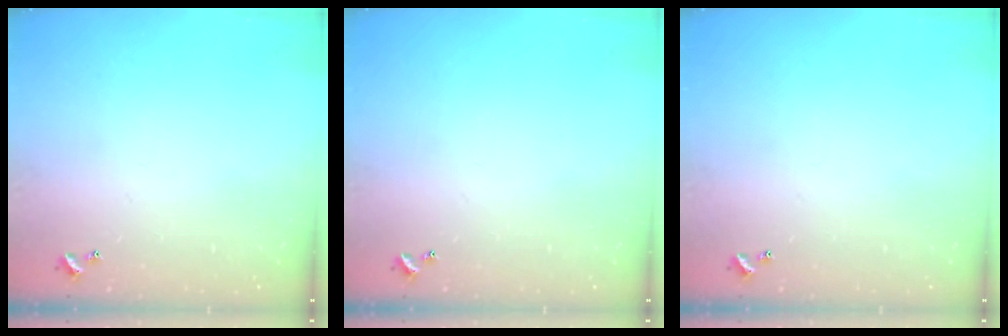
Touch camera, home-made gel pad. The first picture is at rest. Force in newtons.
{"total": 0.0}
{"total": 0.0}